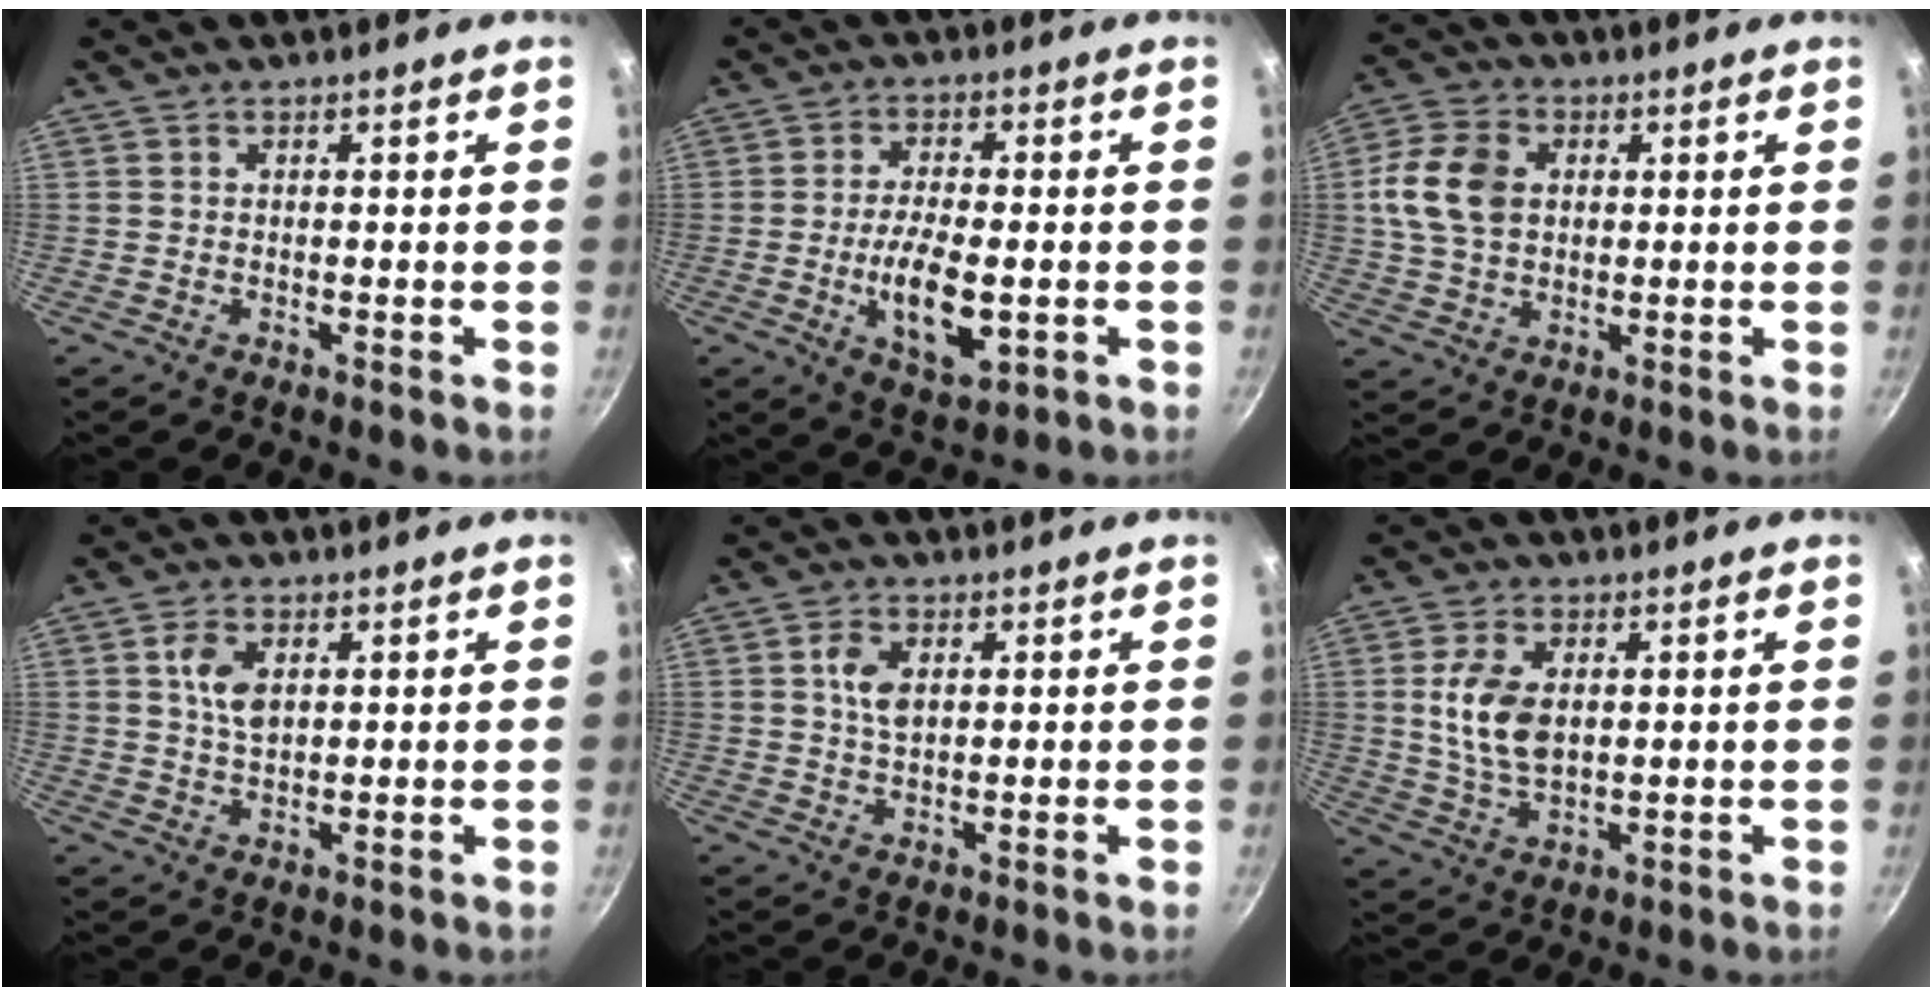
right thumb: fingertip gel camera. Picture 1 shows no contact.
{"total": 10.4, "force": [-2.1, 4.6, 9.0], "torque": [-0.156, 0.003, -0.029]}
{"total": 11.0, "force": [1.7, 8.0, 7.4], "torque": [-0.130, 0.009, 0.024]}
{"total": 5.4, "force": [1.5, 3.1, 4.2], "torque": [-0.075, -0.002, 0.029]}
{"total": 4.5, "force": [1.1, 2.6, 3.5], "torque": [-0.062, 0.001, 0.021]}
{"total": 9.1, "force": [1.5, 5.4, 7.2], "torque": [-0.133, -0.010, 0.030]}